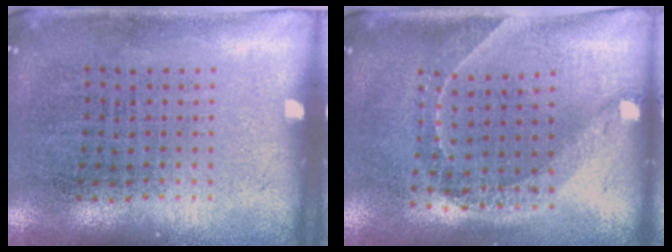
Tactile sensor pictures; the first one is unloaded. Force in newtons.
{"total": 1.6, "press": 1.3, "slide": 0.9}